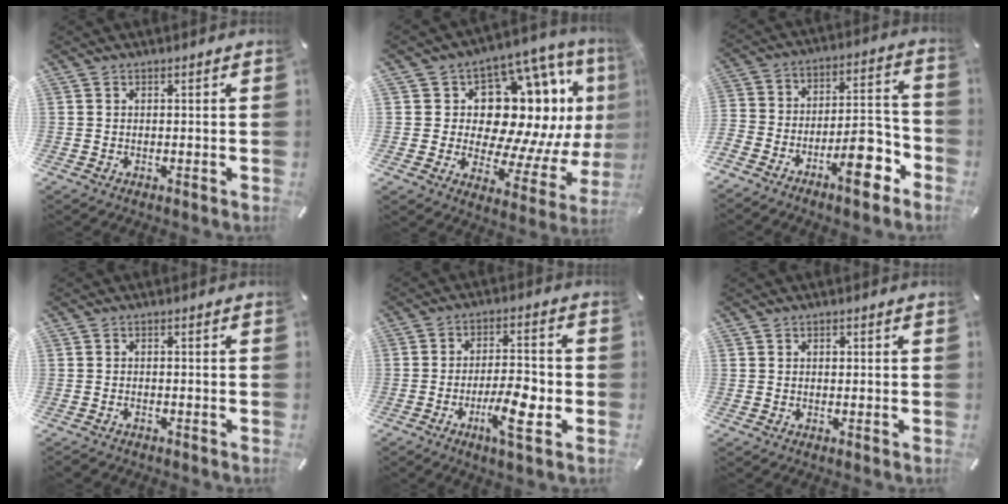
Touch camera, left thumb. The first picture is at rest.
{"total": 18.3, "force": [5.2, 12.6, 12.2], "torque": [-0.176, -0.066, 0.098]}
{"total": 14.0, "force": [-9.6, 6.4, 8.0], "torque": [-0.086, 0.069, -0.164]}
{"total": 1.4, "force": [-1.1, 0.6, 0.5], "torque": [-0.018, 0.002, -0.027]}
{"total": 10.4, "force": [-4.1, 3.4, 8.9], "torque": [-0.150, 0.009, -0.073]}
{"total": 0.6, "force": [0.1, 0.5, 0.3], "torque": [0.004, -0.002, 0.000]}